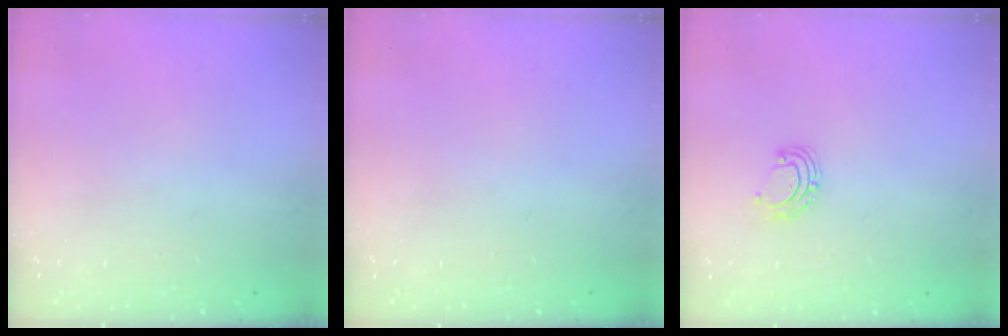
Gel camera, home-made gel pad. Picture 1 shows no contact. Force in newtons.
{"total": 0.0}
{"total": 6.0, "press": 5.9, "slide": 1.1}